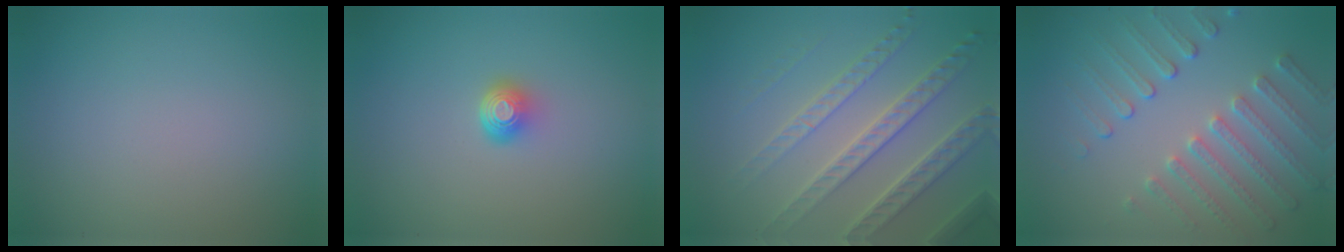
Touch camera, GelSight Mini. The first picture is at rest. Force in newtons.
{"total": 2.0, "press": 1.3, "slide": 1.5}
{"total": 6.5, "press": 4.8, "slide": 4.4}
{"total": 4.6, "press": 3.8, "slide": 2.6}